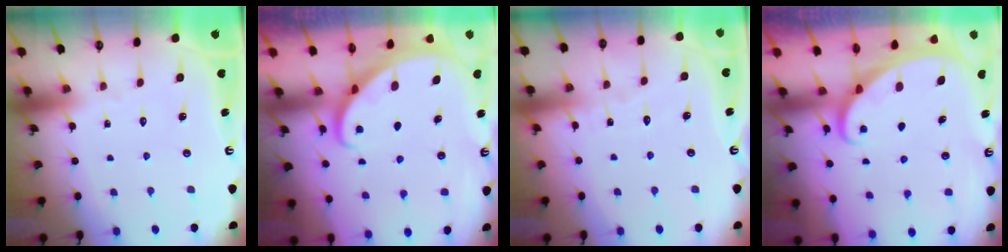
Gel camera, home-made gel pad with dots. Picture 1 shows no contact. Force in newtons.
{"total": 2.5, "press": 2.5, "slide": 0.2}
{"total": 3.3, "press": 3.3, "slide": 0.4}
{"total": 1.9, "press": 1.9, "slide": 0.2}